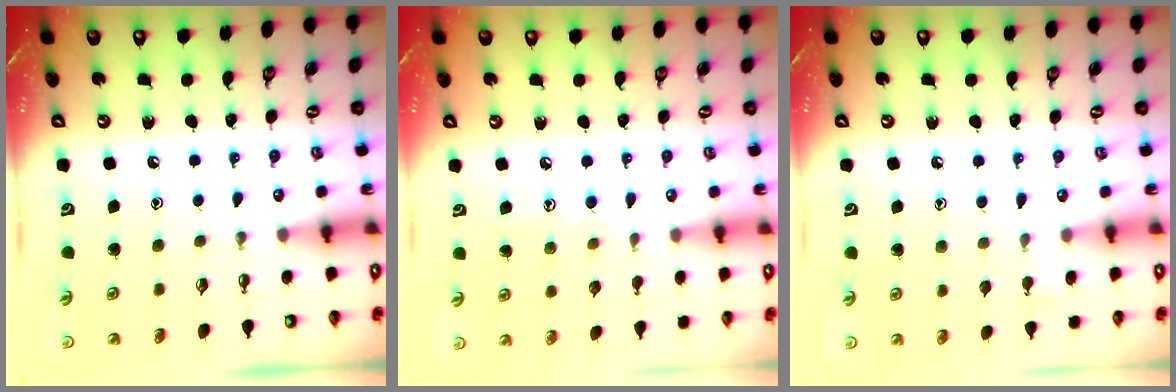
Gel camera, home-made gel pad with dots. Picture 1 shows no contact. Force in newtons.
{"total": 6.8, "press": 6.8, "slide": 0.7}
{"total": 4.9, "press": 4.8, "slide": 0.4}